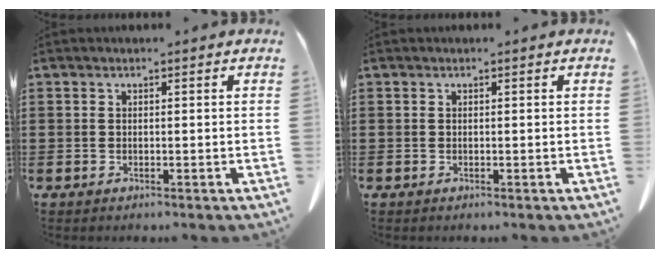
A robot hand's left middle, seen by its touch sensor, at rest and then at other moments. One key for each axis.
{"total": 0.0}